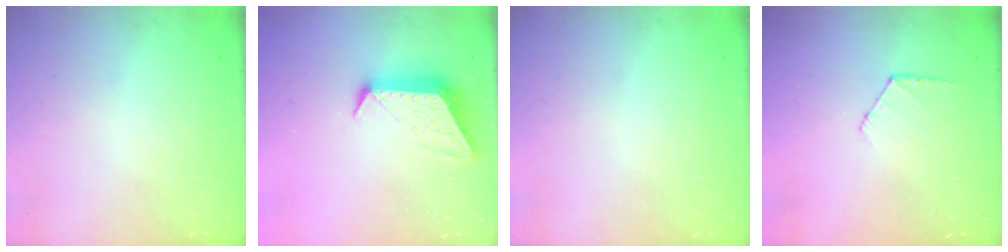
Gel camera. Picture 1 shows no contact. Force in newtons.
{"total": 10.4, "press": 10.4, "slide": 0.9}
{"total": 0.0}
{"total": 6.7, "press": 6.7, "slide": 0.6}